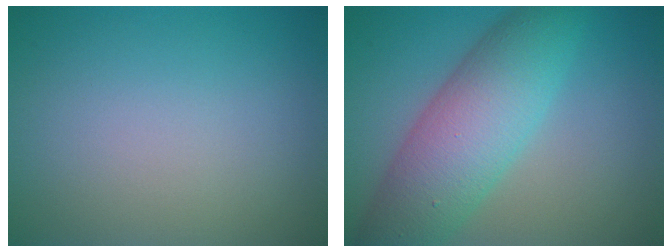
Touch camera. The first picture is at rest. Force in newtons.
{"total": 8.1, "press": 8.1, "slide": 0.1}